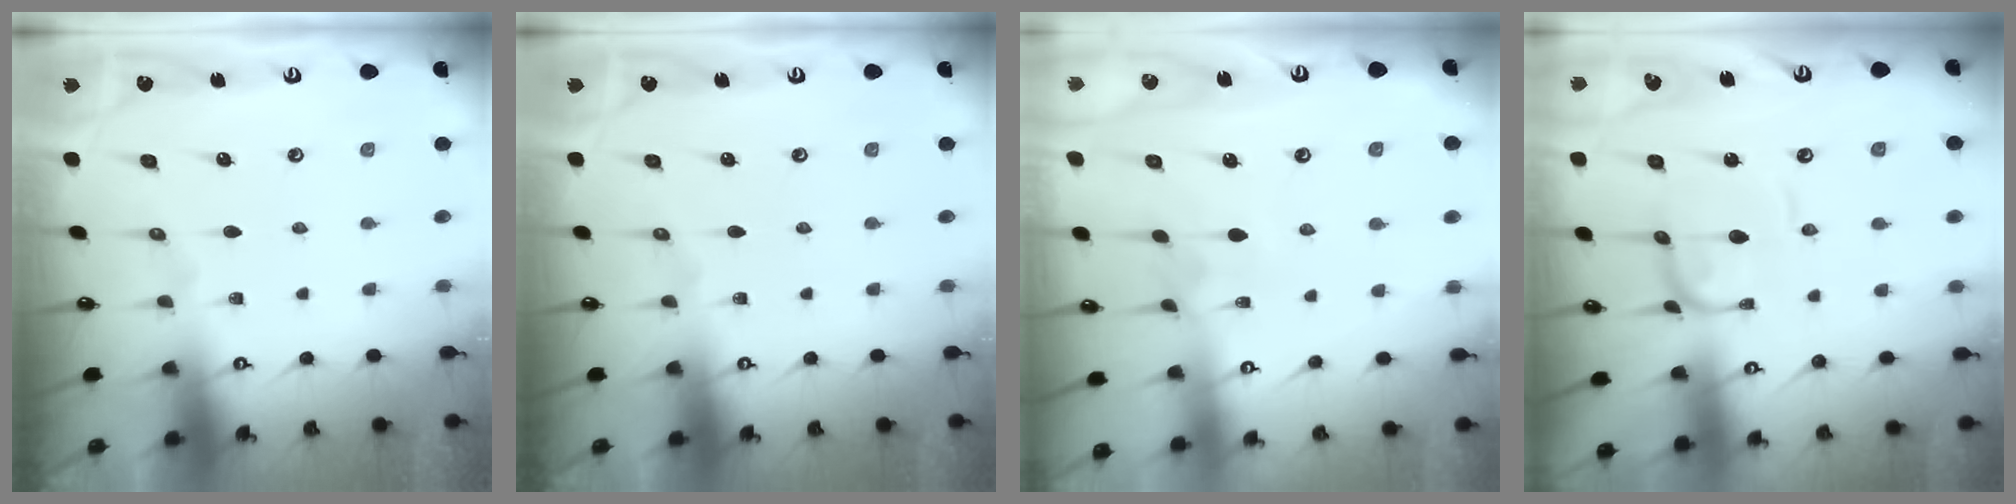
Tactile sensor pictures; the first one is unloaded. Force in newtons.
{"total": 0.0}
{"total": 2.9, "press": 2.9, "slide": 0.2}
{"total": 0.0}